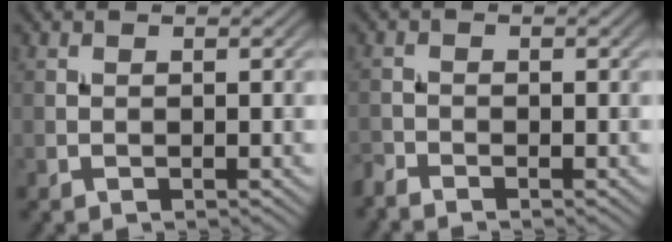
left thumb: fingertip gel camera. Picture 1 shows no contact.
{"total": 1.5, "force": [-1.5, 0.1, 0.3], "torque": [-0.012, -0.009, -0.041]}